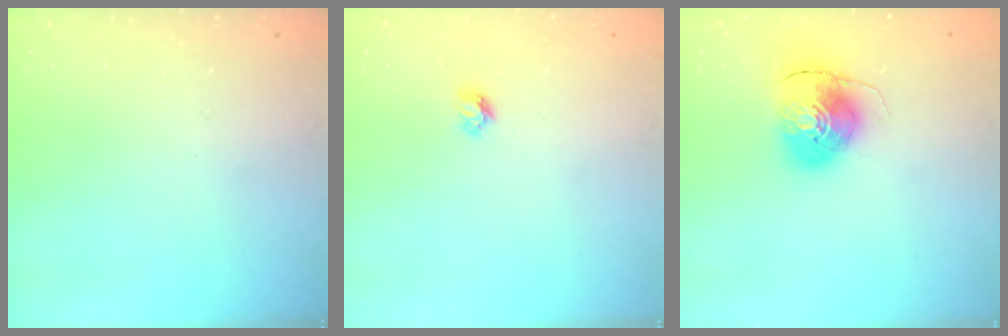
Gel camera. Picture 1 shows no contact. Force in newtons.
{"total": 4.2, "press": 4.2, "slide": 0.4}
{"total": 9.2, "press": 9.0, "slide": 1.5}